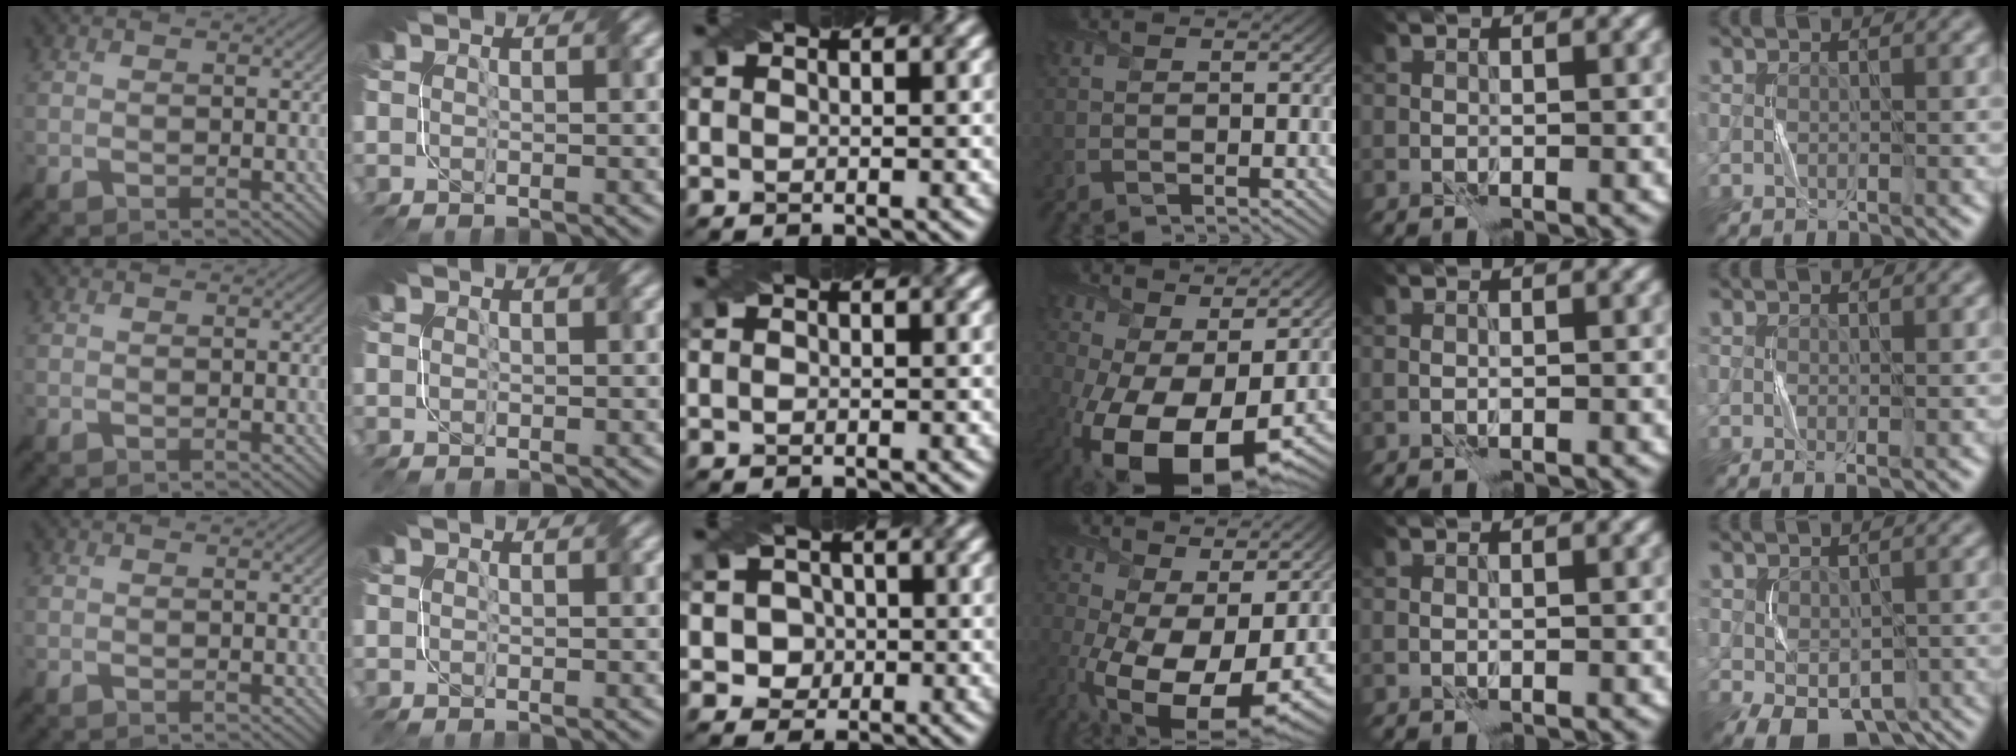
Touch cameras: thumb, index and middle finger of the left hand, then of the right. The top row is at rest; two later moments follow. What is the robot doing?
{"motion": "fold", "object": "file"}